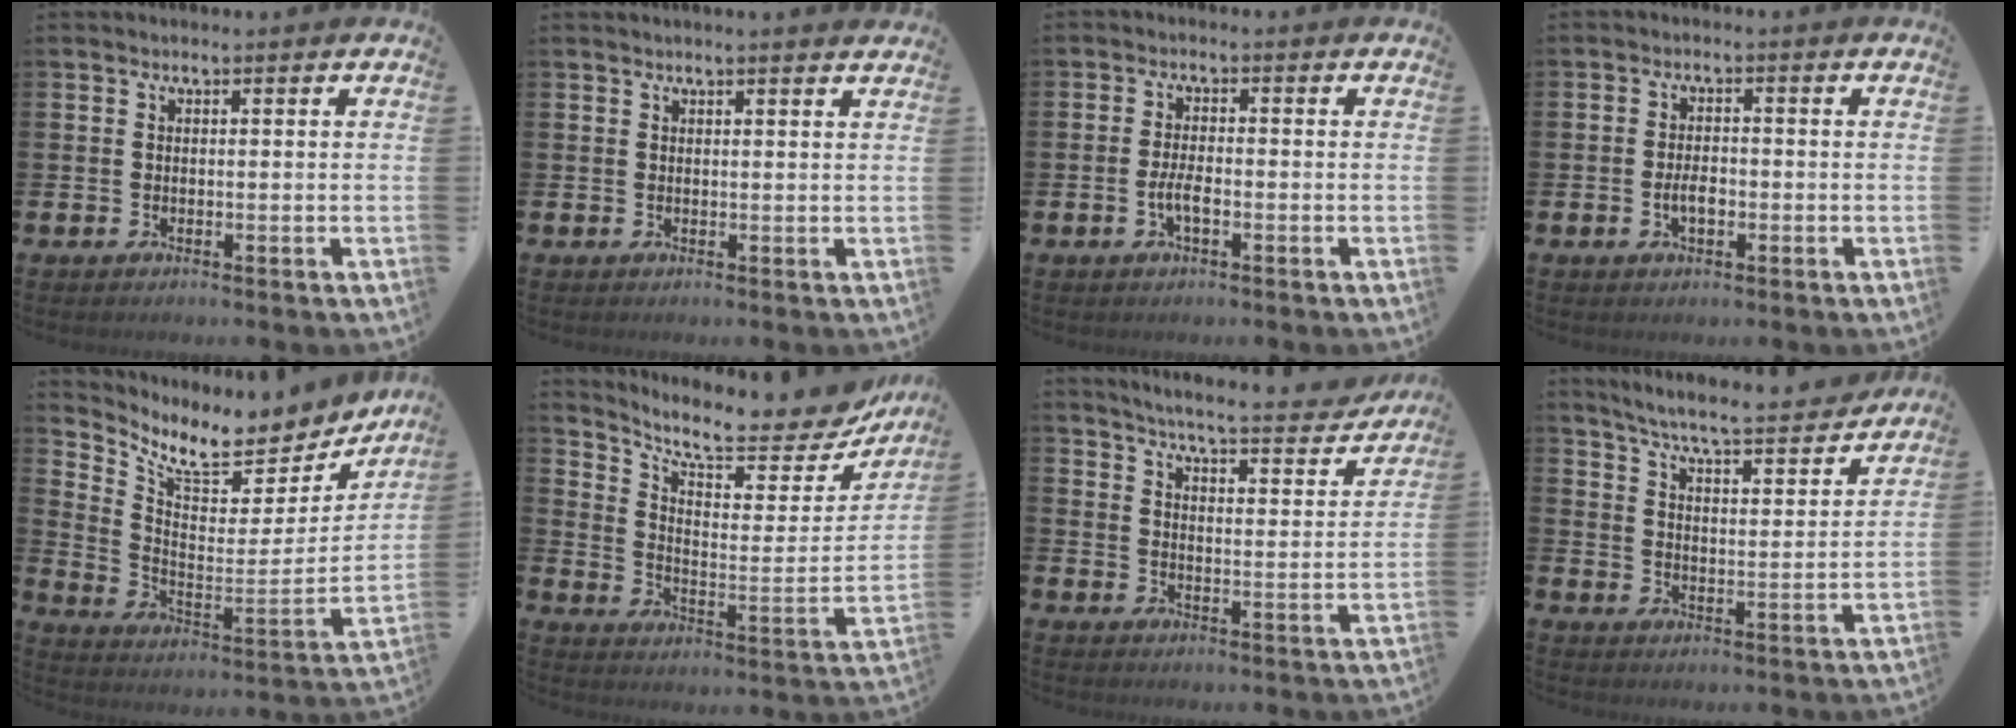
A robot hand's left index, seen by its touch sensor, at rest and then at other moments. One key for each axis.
{"total": 1.0, "fx": 1.0, "fy": -0.2, "fz": 0.3, "tx": 0.004, "ty": -0.004, "tz": 0.016}
{"total": 2.8, "fx": -1.0, "fy": 1.0, "fz": 2.5, "tx": -0.052, "ty": 0.002, "tz": -0.022}
{"total": 2.8, "fx": -0.7, "fy": 1.4, "fz": 2.3, "tx": -0.035, "ty": 0.001, "tz": -0.016}
{"total": 8.0, "fx": 6.9, "fy": 2.8, "fz": 3.0, "tx": -0.086, "ty": -0.062, "tz": 0.114}
{"total": 9.1, "fx": 8.3, "fy": 2.1, "fz": 3.1, "tx": -0.082, "ty": -0.070, "tz": 0.140}
{"total": 5.5, "fx": 5.2, "fy": 0.2, "fz": 1.6, "tx": -0.050, "ty": -0.043, "tz": 0.084}
{"total": 6.4, "fx": 6.1, "fy": -0.1, "fz": 2.0, "tx": -0.069, "ty": -0.049, "tz": 0.101}